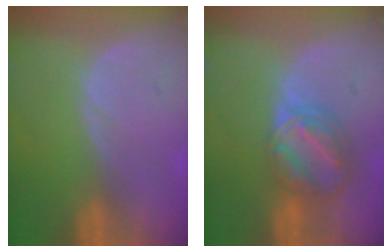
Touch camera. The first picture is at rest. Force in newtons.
{"total": 8.1, "press": 6.9, "slide": 4.2}